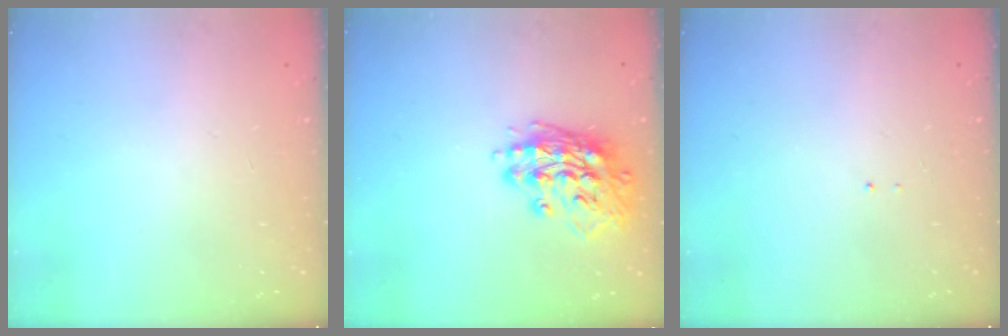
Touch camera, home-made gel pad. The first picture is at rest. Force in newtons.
{"total": 15.7, "press": 15.5, "slide": 2.5}
{"total": 0.7, "press": 0.7, "slide": 0.1}